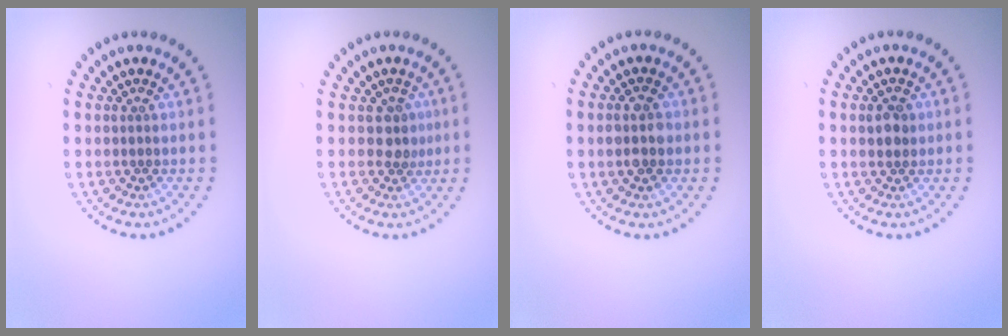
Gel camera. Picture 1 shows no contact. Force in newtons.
{"total": 1.8, "press": 1.4, "slide": 1.2}
{"total": 2.4, "press": 2.4, "slide": 0.2}
{"total": 1.7, "press": 1.6, "slide": 0.5}